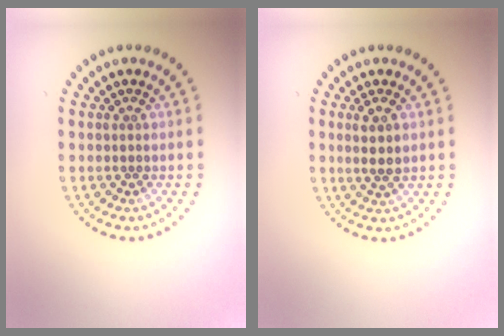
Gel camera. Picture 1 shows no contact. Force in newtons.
{"total": 2.3, "press": 2.2, "slide": 0.8}